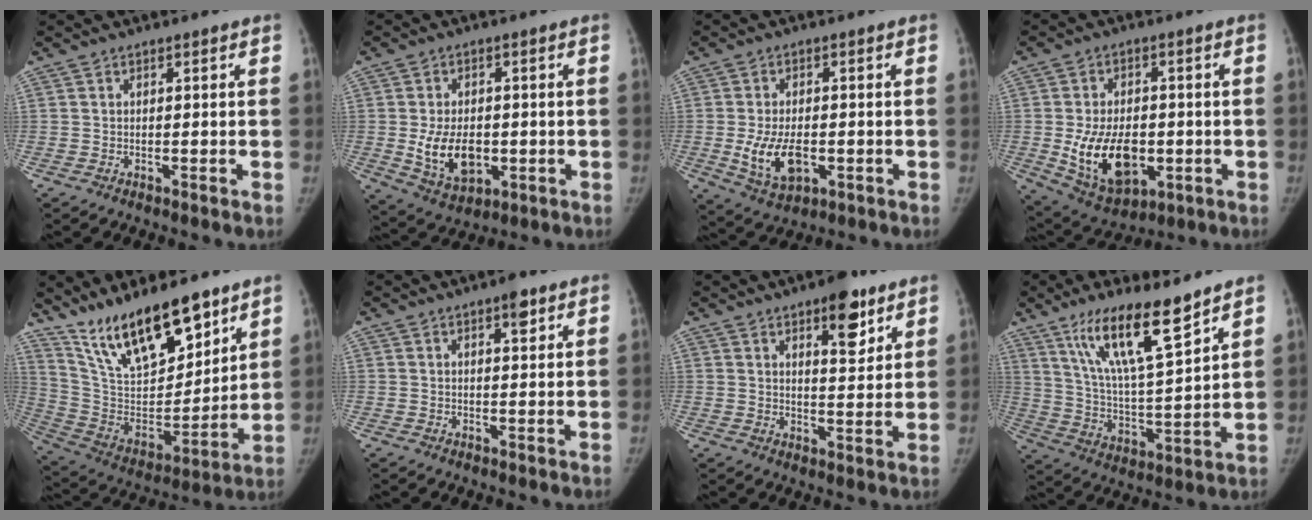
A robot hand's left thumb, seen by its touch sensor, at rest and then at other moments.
{"total": 10.1, "force": [-1.2, 6.6, 7.5], "torque": [-0.110, -0.006, -0.007]}
{"total": 8.8, "force": [-1.7, 5.0, 7.0], "torque": [-0.124, -0.003, -0.021]}
{"total": 14.4, "force": [-2.5, 9.1, 10.9], "torque": [-0.161, -0.002, -0.022]}
{"total": 21.3, "force": [15.1, 7.7, 13.0], "torque": [-0.181, -0.076, 0.278]}
{"total": 3.8, "force": [2.1, 1.4, 2.8], "torque": [-0.028, -0.009, 0.028]}
{"total": 8.7, "force": [5.2, 3.4, 6.1], "torque": [-0.061, -0.029, 0.073]}
{"total": 15.9, "force": [10.6, 2.9, 11.5], "torque": [-0.192, -0.063, 0.204]}